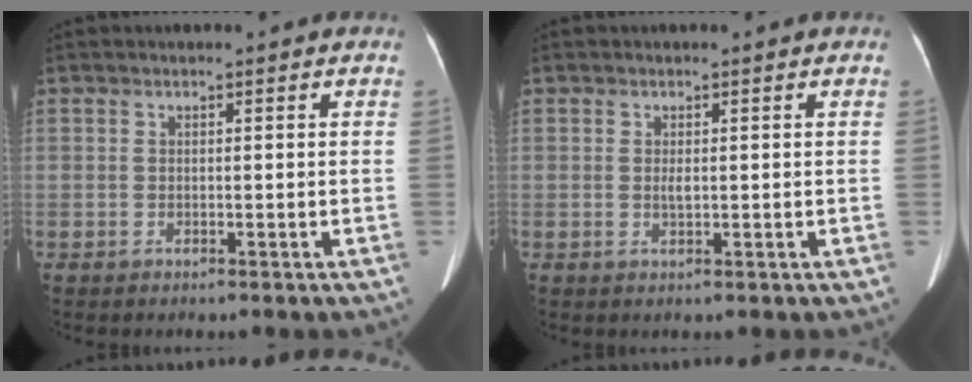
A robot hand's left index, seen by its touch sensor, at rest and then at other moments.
{"total": 1.0, "force": [0.0, 0.3, 1.0], "torque": [-0.022, -0.002, 0.001]}